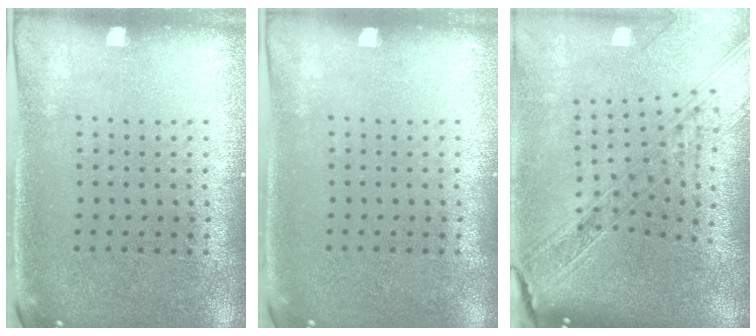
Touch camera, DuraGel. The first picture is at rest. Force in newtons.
{"total": 0.0}
{"total": 2.6, "press": 2.2, "slide": 1.5}